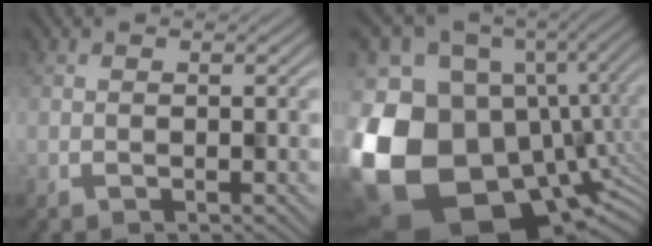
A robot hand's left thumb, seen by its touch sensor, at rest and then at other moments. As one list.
[{"total": 19.2, "force": [-4.4, 14.7, 11.5], "torque": [-0.302, -0.046, -0.046]}]